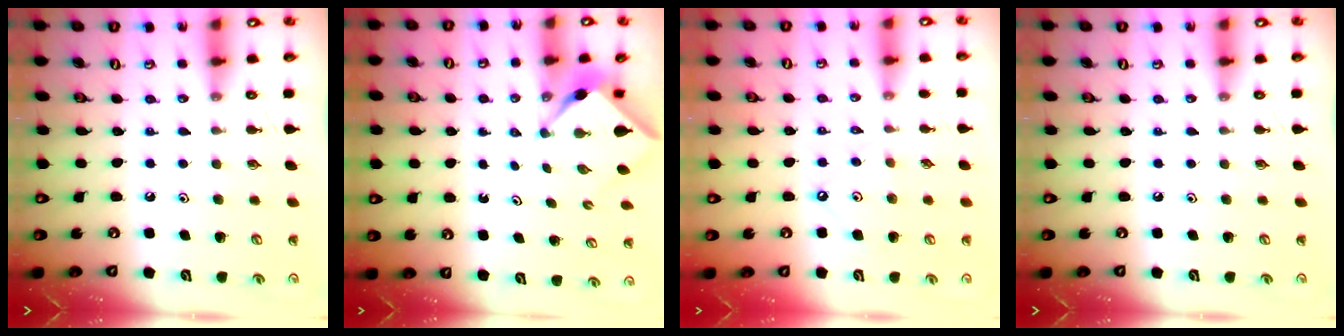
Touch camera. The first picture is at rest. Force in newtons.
{"total": 3.0, "press": 3.0, "slide": 0.3}
{"total": 3.3, "press": 3.3, "slide": 0.6}
{"total": 0.0}